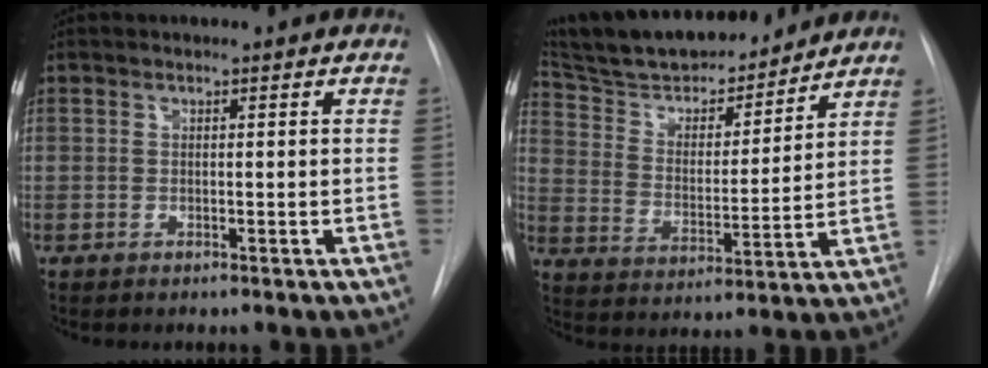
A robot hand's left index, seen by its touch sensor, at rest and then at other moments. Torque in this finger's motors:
{"motor_torque": [0.19, -1.08, 0.26, 0.07]}